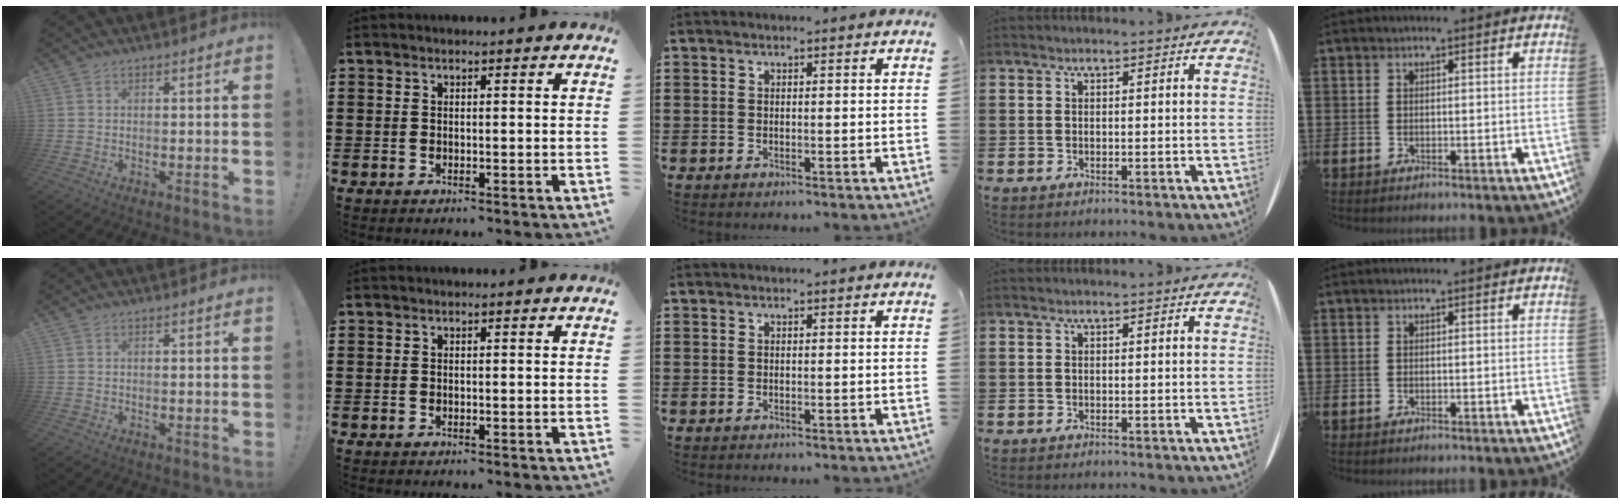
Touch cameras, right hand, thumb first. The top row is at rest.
{}